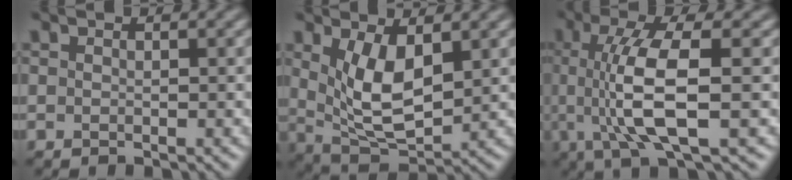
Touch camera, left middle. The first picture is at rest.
{"total": 5.8, "force": [1.3, 2.6, 5.1], "torque": [-0.106, -0.012, 0.032]}
{"total": 7.7, "force": [-0.1, 2.0, 7.4], "torque": [-0.146, -0.004, 0.004]}